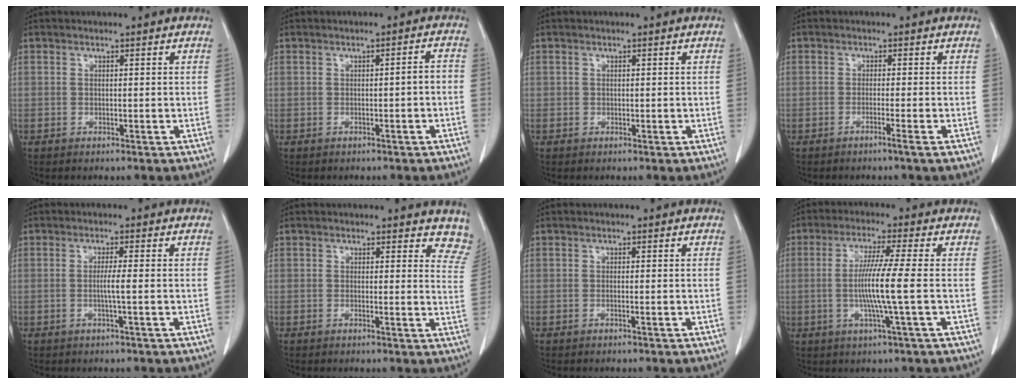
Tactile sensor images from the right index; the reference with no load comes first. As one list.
[{"total": 1.8, "force": [-0.6, 0.1, 1.7], "torque": [-0.018, 0.007, -0.010]}, {"total": 0.0}, {"total": 2.7, "force": [-1.8, -0.8, 1.9], "torque": [-0.024, -0.001, -0.026]}, {"total": 2.2, "force": [-0.4, -0.6, 2.1], "torque": [-0.038, -0.001, -0.012]}, {"total": 6.2, "force": [5.5, 2.1, 1.9], "torque": [0.009, -0.012, 0.030]}, {"total": 0.0}, {"total": 7.8, "force": [-0.8, -1.5, 7.7], "torque": [-0.148, -0.007, -0.018]}]